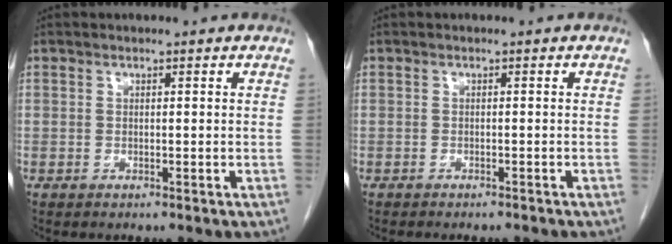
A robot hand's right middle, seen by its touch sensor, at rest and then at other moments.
{"total": 5.0, "force": [-4.5, 1.2, 1.9], "torque": [-0.021, -0.006, -0.053]}